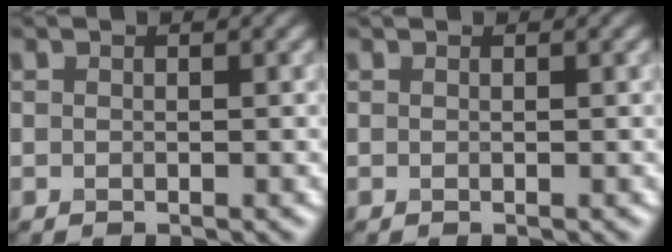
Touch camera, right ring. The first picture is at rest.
{"total": 0.0}